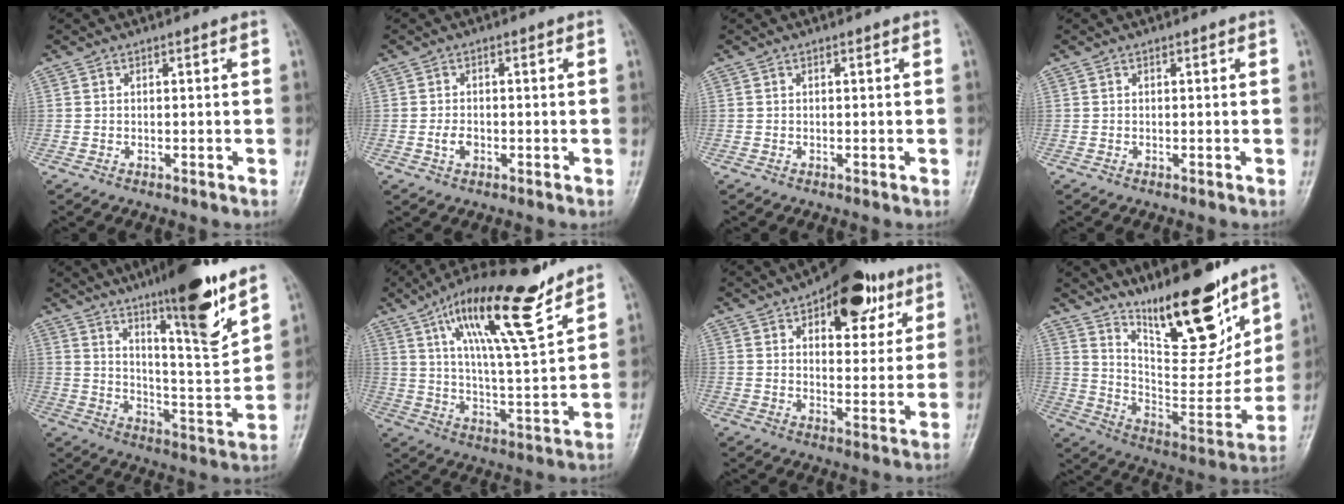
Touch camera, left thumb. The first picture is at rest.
{"total": 2.5, "force": [-0.7, 1.7, 1.7], "torque": [-0.028, 0.004, -0.014]}
{"total": 0.0}
{"total": 0.0}
{"total": 17.8, "force": [11.6, 2.5, 13.2], "torque": [-0.182, -0.074, 0.188]}
{"total": 18.6, "force": [11.8, 4.0, 13.8], "torque": [-0.217, -0.053, 0.203]}
{"total": 16.1, "force": [8.7, 8.2, 10.9], "torque": [-0.095, -0.023, 0.121]}
{"total": 21.3, "force": [14.7, 6.5, 13.9], "torque": [-0.170, -0.095, 0.250]}